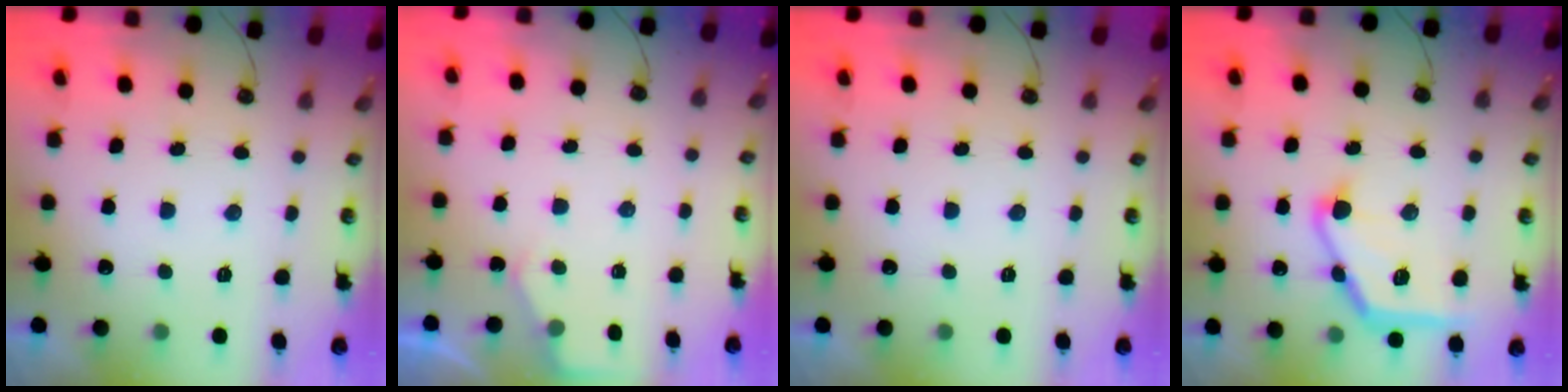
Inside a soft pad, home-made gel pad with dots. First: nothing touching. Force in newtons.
{"total": 3.7, "press": 3.7, "slide": 0.6}
{"total": 0.0}
{"total": 15.9, "press": 15.9, "slide": 0.5}